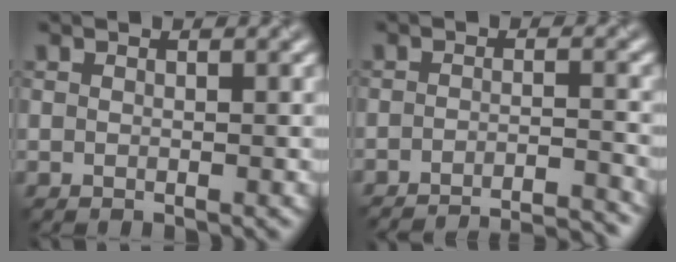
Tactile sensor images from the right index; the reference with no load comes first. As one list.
[{"total": 10.5, "force": [-9.9, 2.1, 2.8], "torque": [-0.011, 0.012, -0.115]}]